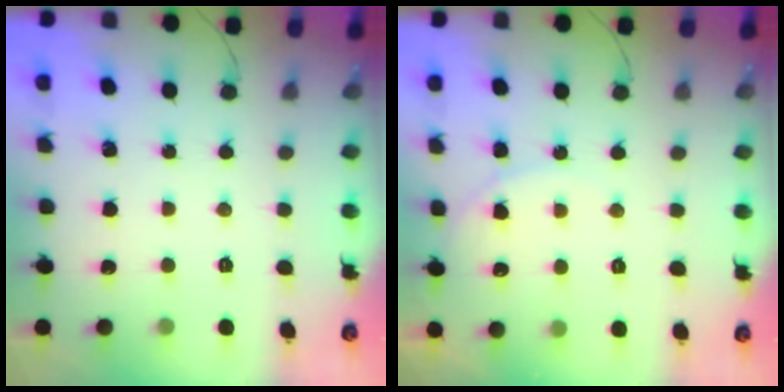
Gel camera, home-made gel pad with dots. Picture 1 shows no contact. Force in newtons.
{"total": 6.6, "press": 6.6, "slide": 0.4}